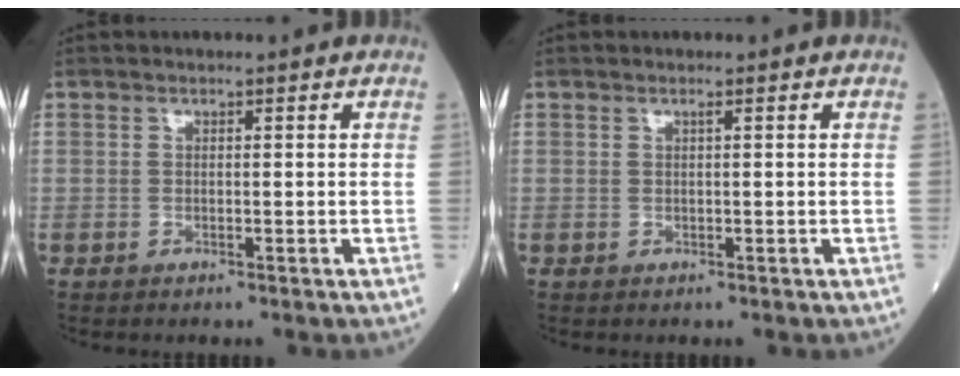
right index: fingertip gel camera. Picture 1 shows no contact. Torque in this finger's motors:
{"motor_torque": [0.11, 0.03, 0.04, 0.02]}